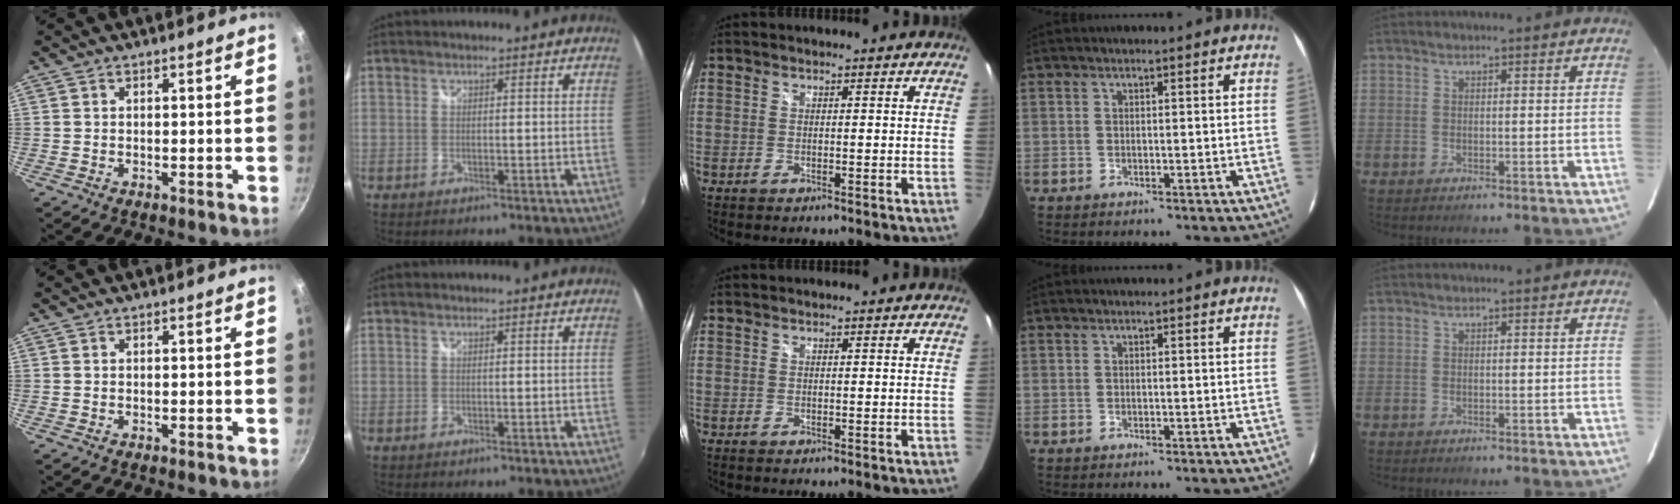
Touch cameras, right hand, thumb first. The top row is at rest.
{}